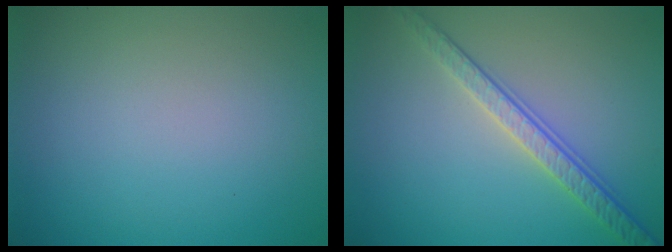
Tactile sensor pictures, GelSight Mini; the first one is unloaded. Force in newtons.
{"total": 3.6, "press": 3.2, "slide": 1.7}